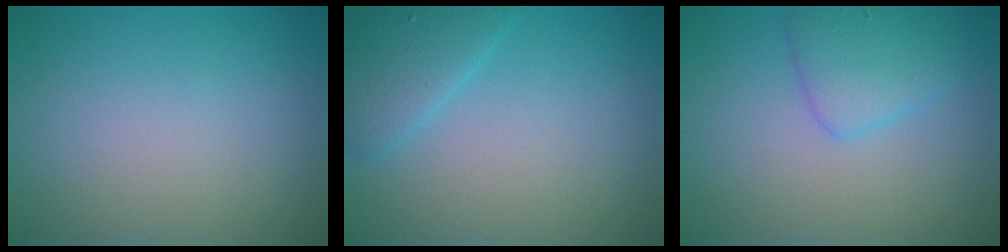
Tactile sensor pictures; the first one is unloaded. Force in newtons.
{"total": 2.6, "press": 2.6, "slide": 0.2}
{"total": 2.9, "press": 2.9, "slide": 0.1}